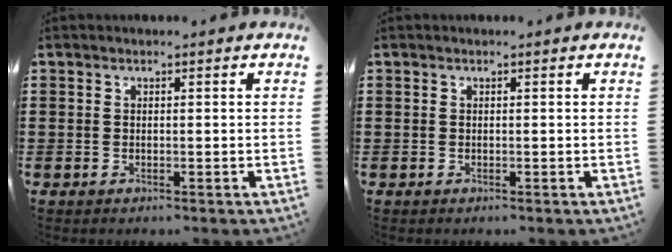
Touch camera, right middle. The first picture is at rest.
{"total": 0.0}